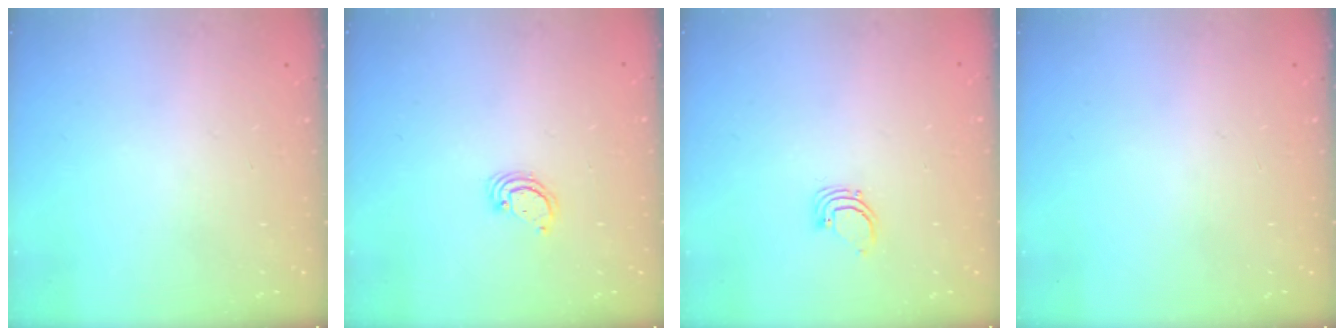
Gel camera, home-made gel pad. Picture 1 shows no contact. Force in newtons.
{"total": 2.3, "press": 2.3, "slide": 0.1}
{"total": 2.5, "press": 2.5, "slide": 0.1}
{"total": 0.0}